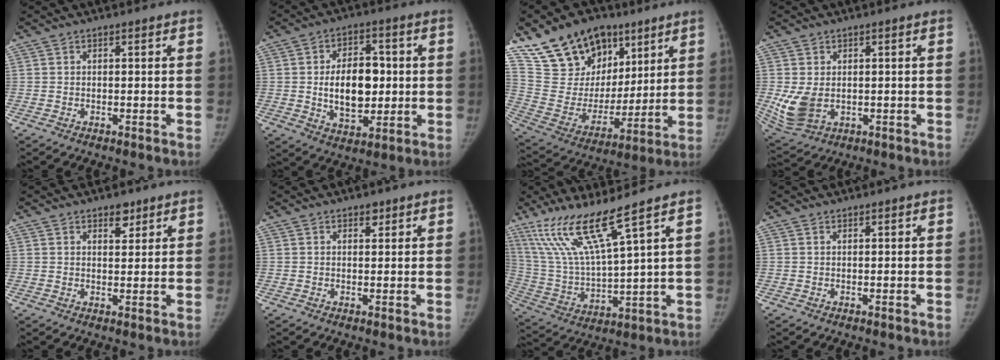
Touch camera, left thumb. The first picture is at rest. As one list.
[{"total": 12.9, "force": [0.1, 8.1, 10.0], "torque": [-0.125, 0.005, 0.009]}, {"total": 21.3, "force": [13.8, 13.4, 9.2], "torque": [-0.114, -0.048, 0.252]}, {"total": 7.2, "force": [-0.3, 5.2, 5.0], "torque": [-0.102, -0.013, 0.009]}, {"total": 3.1, "force": [2.1, 1.7, 1.5], "torque": [-0.005, -0.012, 0.032]}, {"total": 1.5, "force": [1.0, 0.9, 0.6], "torque": [0.001, -0.004, 0.011]}, {"total": 14.1, "force": [9.6, 0.3, 10.3], "torque": [-0.210, -0.052, 0.201]}, {"total": 0.0}]